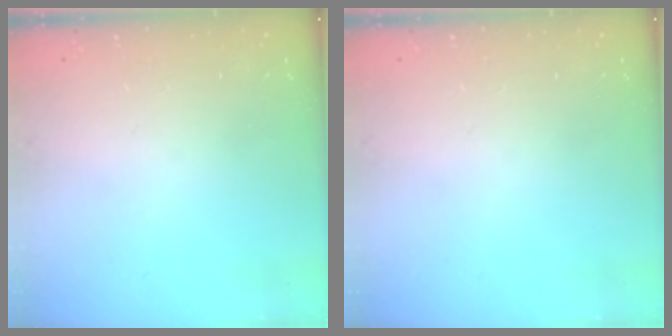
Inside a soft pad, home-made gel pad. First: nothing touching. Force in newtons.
{"total": 0.0}